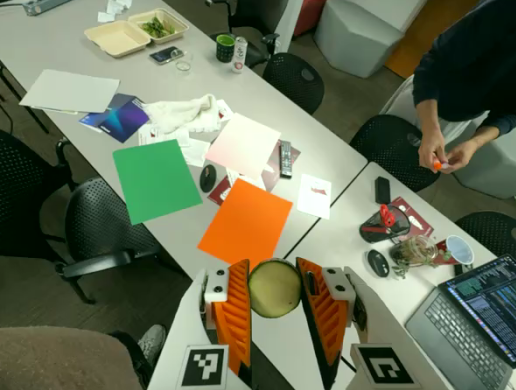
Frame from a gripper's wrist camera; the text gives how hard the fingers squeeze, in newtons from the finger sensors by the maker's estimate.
{"total": 13.1, "left": 13.7, "right": 12.5}